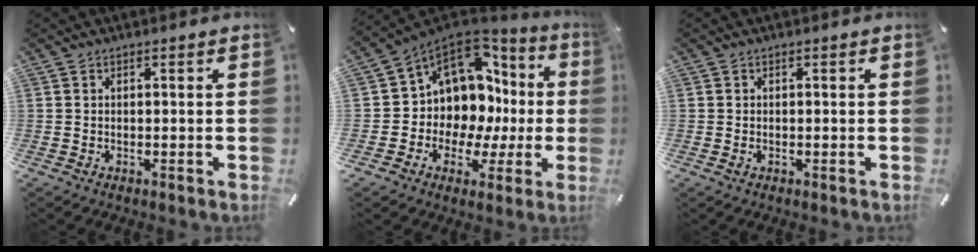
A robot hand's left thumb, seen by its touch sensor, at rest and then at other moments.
{"total": 10.5, "force": [3.4, 8.9, 4.5], "torque": [-0.081, -0.060, 0.067]}
{"total": 0.6, "force": [-0.1, 0.4, 0.4], "torque": [-0.009, 0.000, -0.003]}